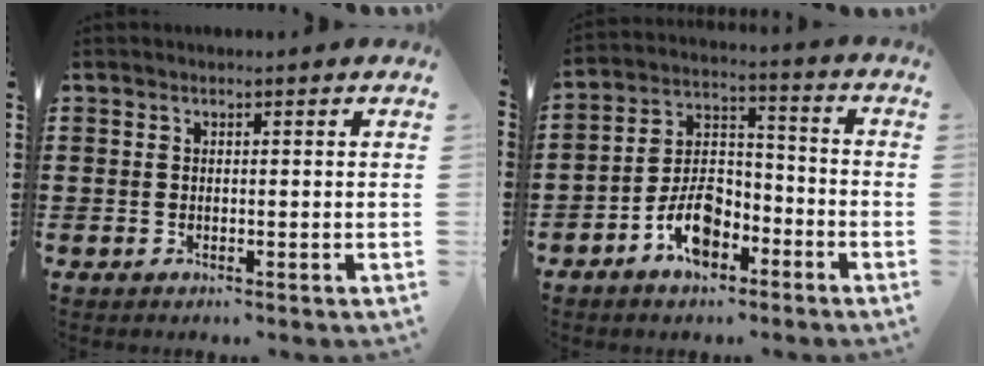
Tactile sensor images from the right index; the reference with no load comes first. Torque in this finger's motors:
{"motor_torque": [2.14, 0.00, 1.04, 0.14]}